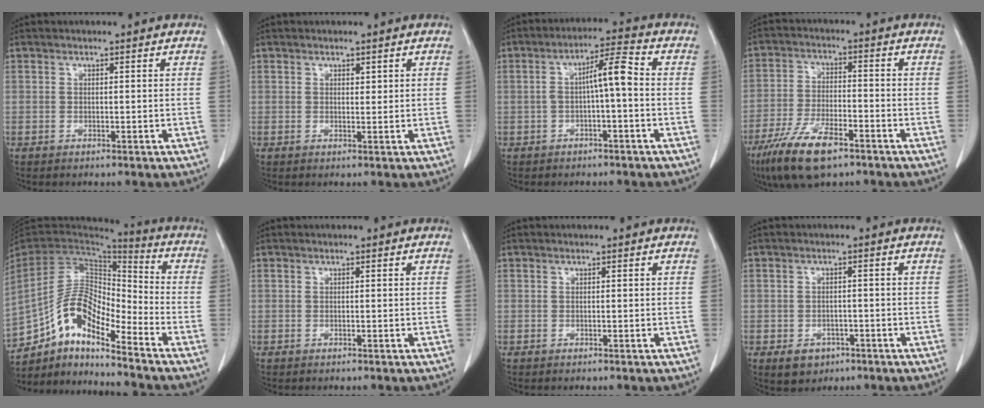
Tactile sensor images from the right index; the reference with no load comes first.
{"total": 0.8, "force": [0.5, 0.4, 0.4], "torque": [-0.003, -0.004, 0.008]}
{"total": 5.8, "force": [-0.5, 0.8, 5.8], "torque": [-0.096, 0.025, -0.008]}
{"total": 10.9, "force": [-7.0, 3.1, 7.7], "torque": [-0.152, -0.017, -0.124]}
{"total": 12.6, "force": [-9.0, 4.0, 7.8], "torque": [-0.152, 0.040, -0.165]}
{"total": 0.0}
{"total": 0.0}
{"total": 3.7, "force": [-1.8, 3.0, 1.3], "torque": [-0.014, 0.006, -0.016]}